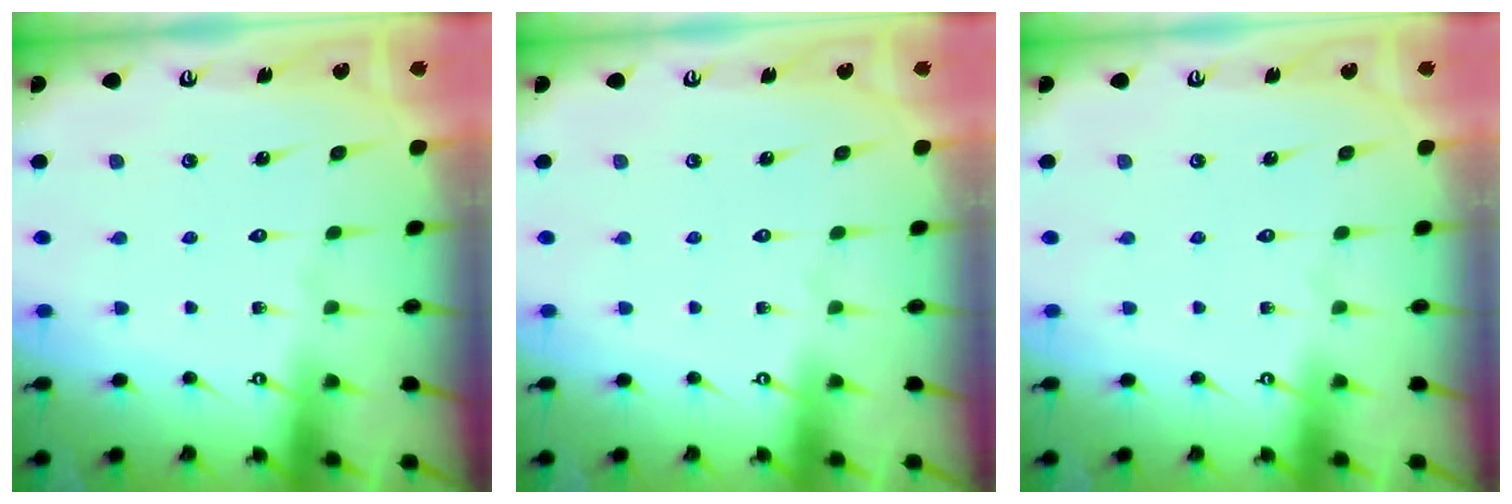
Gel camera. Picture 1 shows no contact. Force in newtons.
{"total": 0.0}
{"total": 0.0}